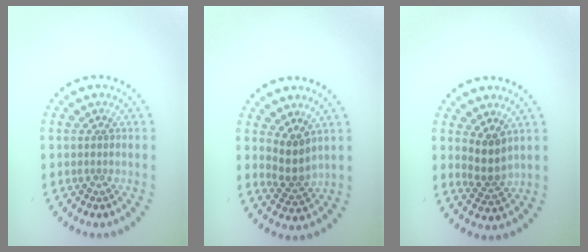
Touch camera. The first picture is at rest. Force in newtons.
{"total": 2.5, "press": 2.0, "slide": 1.6}
{"total": 2.7, "press": 2.2, "slide": 1.6}